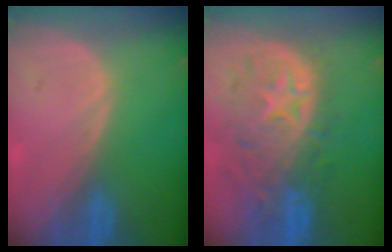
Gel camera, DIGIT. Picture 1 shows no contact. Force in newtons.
{"total": 11.1, "press": 9.8, "slide": 5.2}